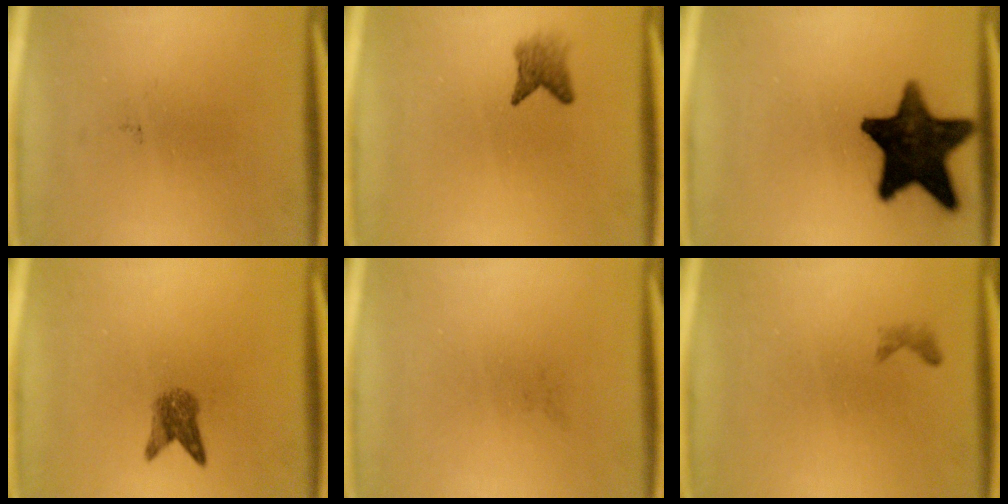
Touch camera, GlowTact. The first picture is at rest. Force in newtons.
{"total": 2.4}
{"total": 16.8}
{"total": 2.9}
{"total": 0.0}
{"total": 0.6}